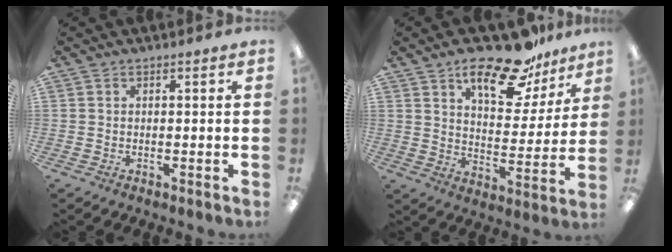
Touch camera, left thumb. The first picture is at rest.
{"total": 17.6, "force": [13.0, 6.9, 9.6], "torque": [-0.147, -0.074, 0.220]}